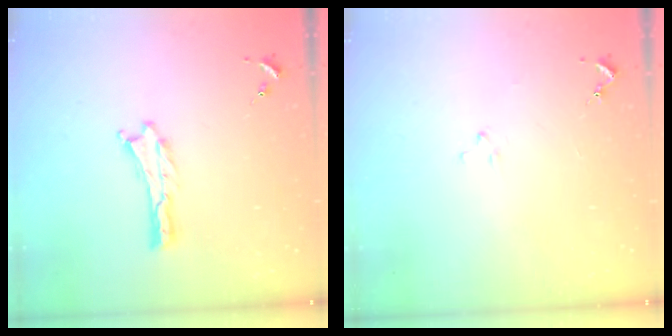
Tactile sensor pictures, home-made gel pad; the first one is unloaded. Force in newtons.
{"total": 0.8, "press": 0.8, "slide": 0.2}